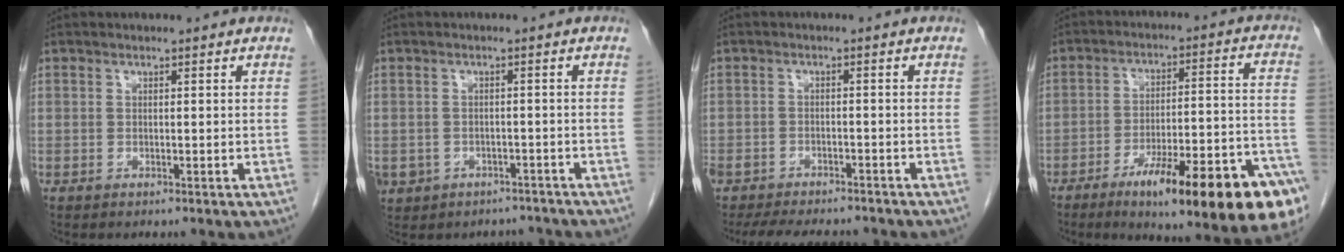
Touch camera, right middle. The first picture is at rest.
{"total": 9.6, "force": [-6.5, 6.6, 2.2], "torque": [-0.050, 0.011, -0.075]}
{"total": 13.0, "force": [-11.4, 3.8, 5.0], "torque": [-0.099, -0.002, -0.152]}
{"total": 22.6, "force": [-13.5, 2.1, 18.0], "torque": [-0.171, 0.012, -0.199]}